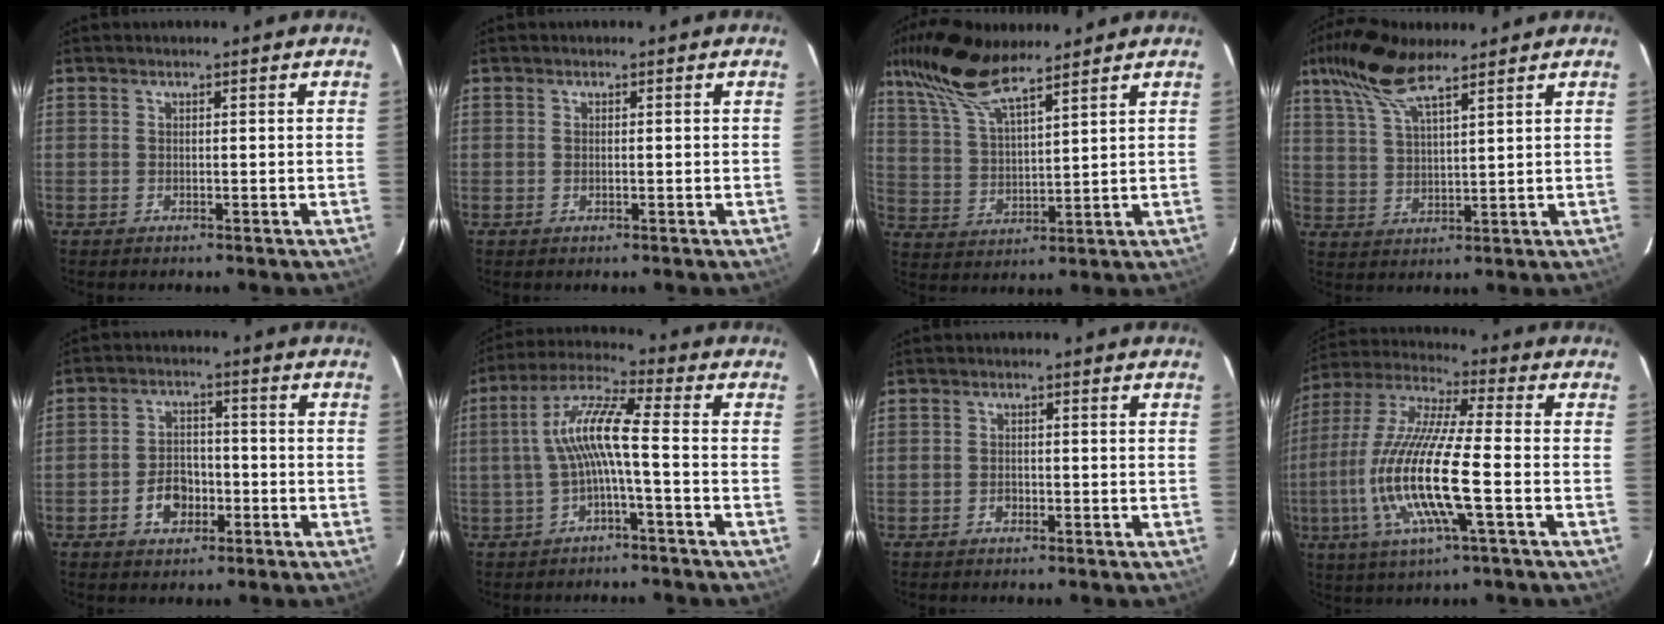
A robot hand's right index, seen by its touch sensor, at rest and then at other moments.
{"total": 0.5, "force": [0.0, 0.1, 0.5], "torque": [-0.012, 0.002, 0.000]}
{"total": 13.6, "force": [10.3, 3.5, 8.2], "torque": [-0.156, 0.026, 0.204]}
{"total": 11.2, "force": [7.7, 3.1, 7.4], "torque": [-0.150, 0.024, 0.148]}
{"total": 6.4, "force": [-2.7, 4.6, 3.6], "torque": [-0.070, 0.017, -0.039]}
{"total": 8.7, "force": [-1.5, 0.4, 8.6], "torque": [-0.188, 0.020, -0.027]}
{"total": 1.3, "force": [-0.7, 1.0, 0.6], "torque": [-0.010, 0.002, -0.011]}
{"total": 18.7, "force": [-4.7, 2.5, 17.9], "torque": [-0.360, -0.018, -0.094]}